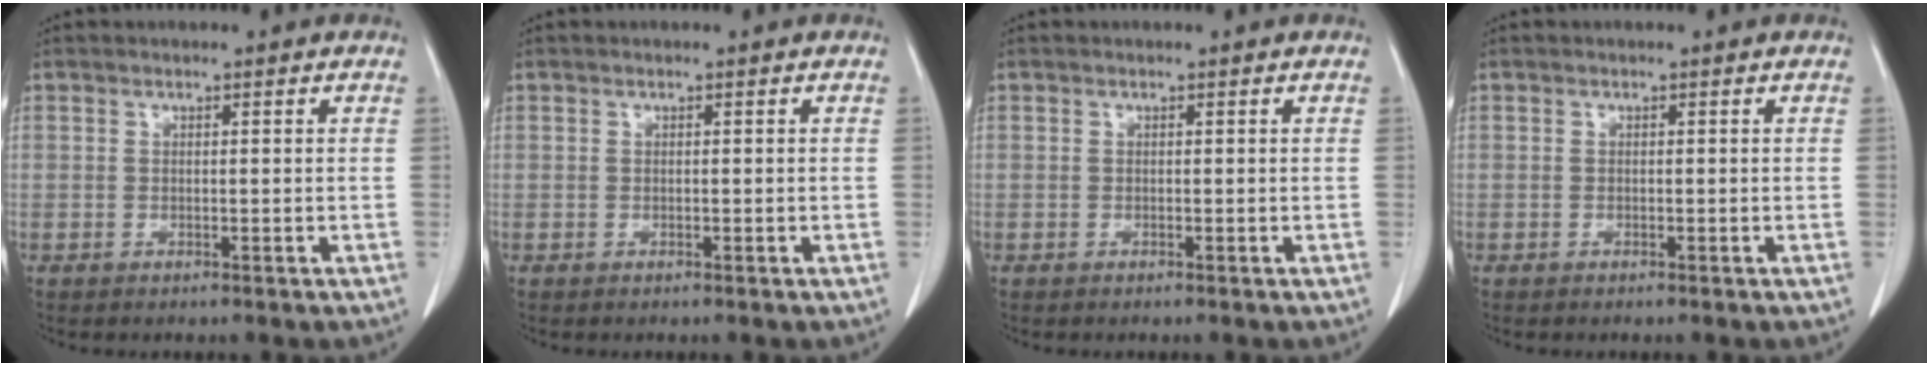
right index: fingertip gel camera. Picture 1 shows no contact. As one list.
[{"total": 0.0}, {"total": 0.0}, {"total": 0.0}]